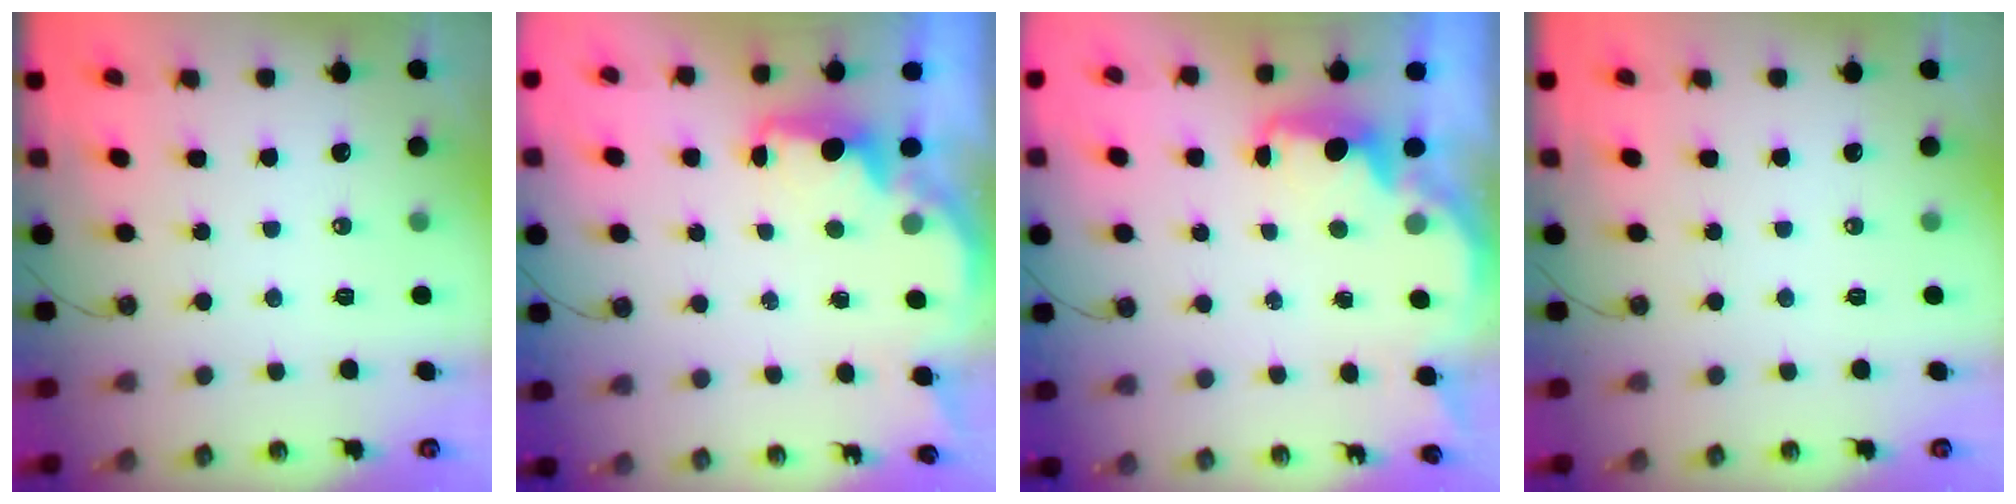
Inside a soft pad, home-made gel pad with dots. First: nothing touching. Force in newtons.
{"total": 2.1, "press": 2.0, "slide": 0.6}
{"total": 2.5, "press": 2.4, "slide": 0.8}
{"total": 0.0}